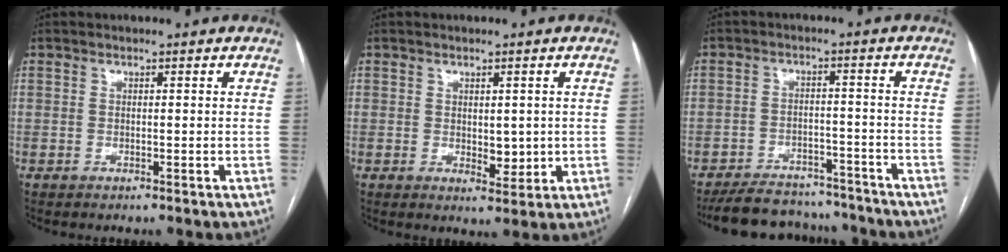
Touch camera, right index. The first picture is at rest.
{"total": 3.4, "force": [0.0, 2.0, 2.7], "torque": [-0.034, -0.005, 0.011]}
{"total": 13.0, "force": [-12.0, 4.2, 2.8], "torque": [-0.043, 0.013, -0.167]}